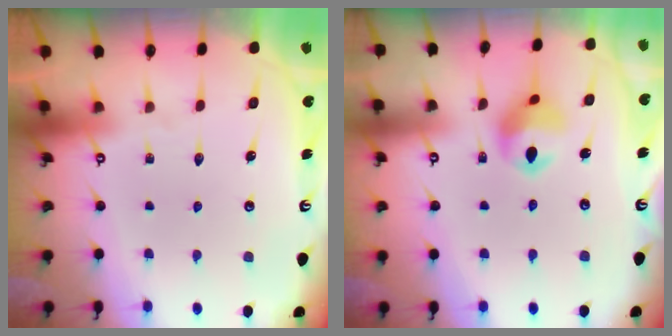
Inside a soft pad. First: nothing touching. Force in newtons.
{"total": 10.4, "press": 10.3, "slide": 1.3}